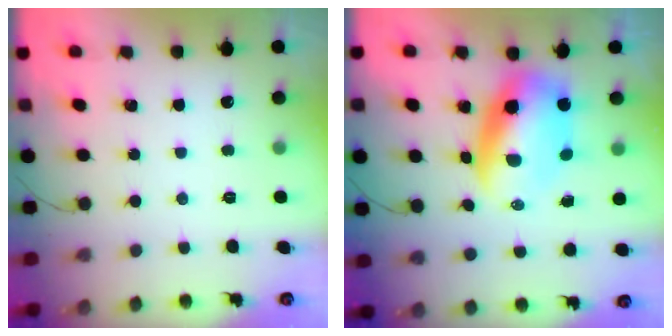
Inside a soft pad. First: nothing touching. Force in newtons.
{"total": 9.6, "press": 9.3, "slide": 2.4}